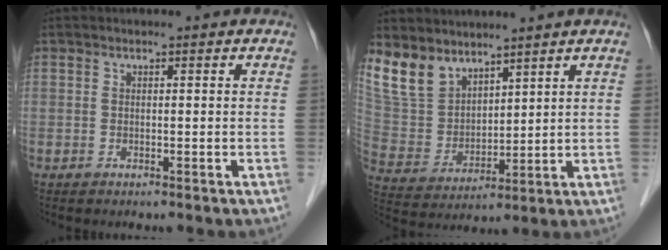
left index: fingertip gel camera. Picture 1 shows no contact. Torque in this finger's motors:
{"motor_torque": [0.80, -0.66, 0.04, -0.06]}